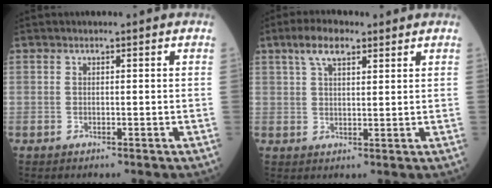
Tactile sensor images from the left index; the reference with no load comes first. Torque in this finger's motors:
{"motor_torque": [0.27, -0.26, -0.04, 0.04]}